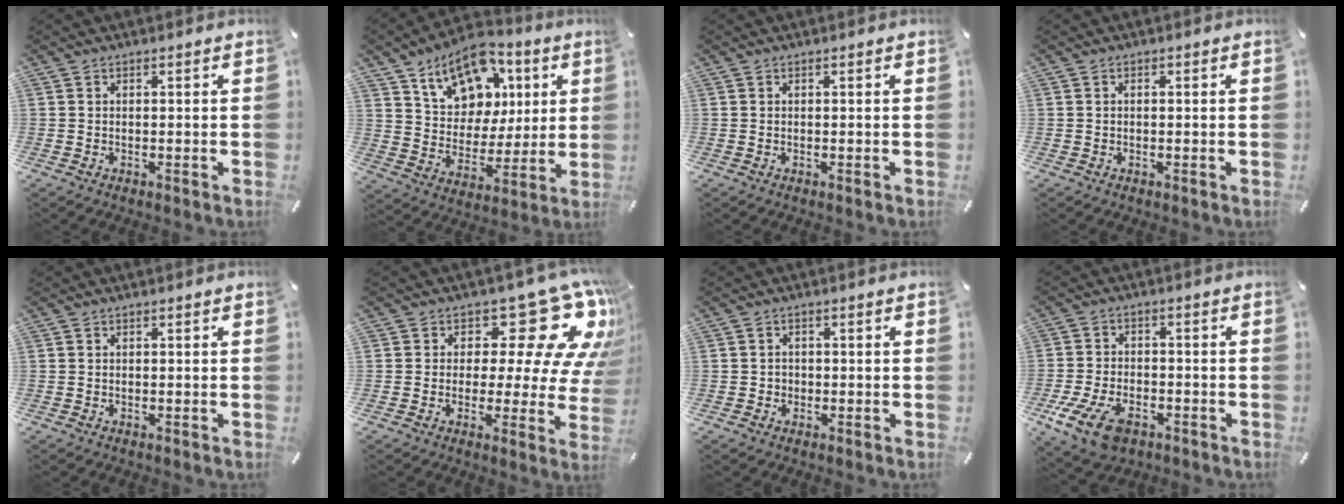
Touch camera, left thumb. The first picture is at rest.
{"total": 14.7, "force": [8.3, 10.8, 5.4], "torque": [-0.087, -0.048, 0.157]}
{"total": 0.0}
{"total": 0.0}
{"total": 0.0}
{"total": 19.0, "force": [10.1, 9.1, 13.2], "torque": [-0.170, -0.074, 0.163]}
{"total": 1.7, "force": [-0.5, 1.6, 0.1], "torque": [-0.004, 0.008, -0.015]}
{"total": 10.4, "force": [-5.4, 6.3, 6.2], "torque": [-0.146, 0.015, -0.099]}